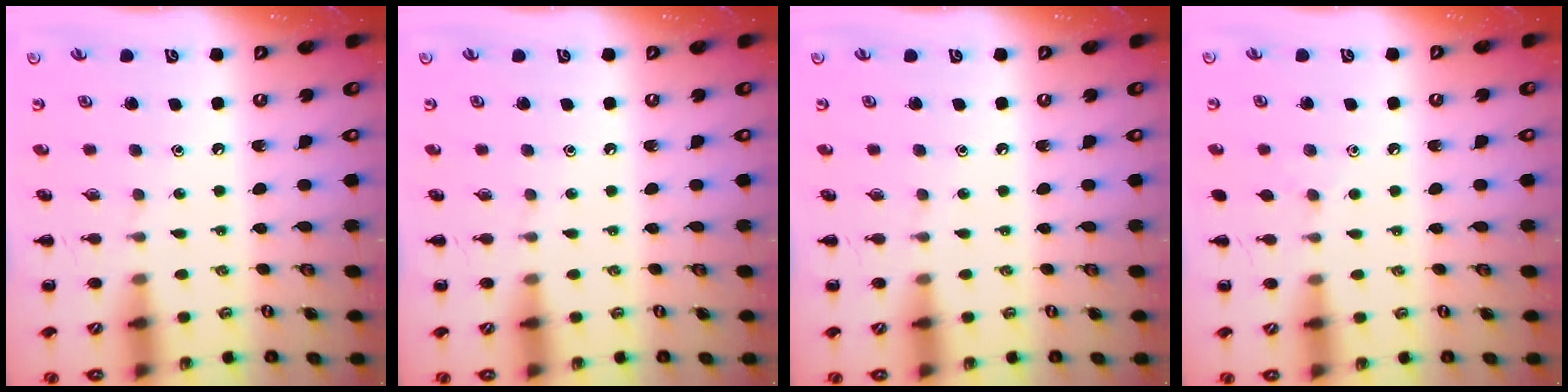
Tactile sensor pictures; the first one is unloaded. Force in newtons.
{"total": 0.0}
{"total": 0.0}
{"total": 3.4, "press": 3.1, "slide": 1.3}